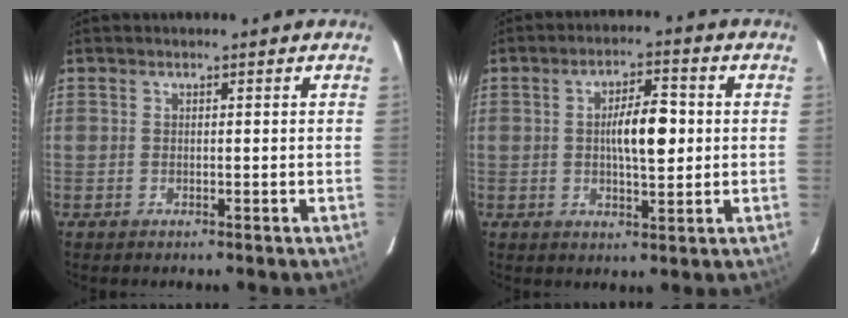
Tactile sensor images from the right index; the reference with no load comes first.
{"total": 7.3, "force": [0.4, 2.1, 6.9], "torque": [-0.119, 0.011, 0.008]}